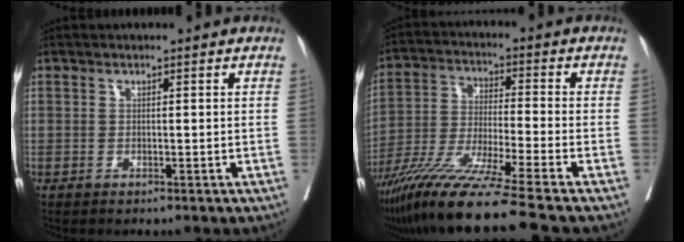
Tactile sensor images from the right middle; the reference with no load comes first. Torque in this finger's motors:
{"motor_torque": [1.11, -1.03, 0.36, 0.21]}